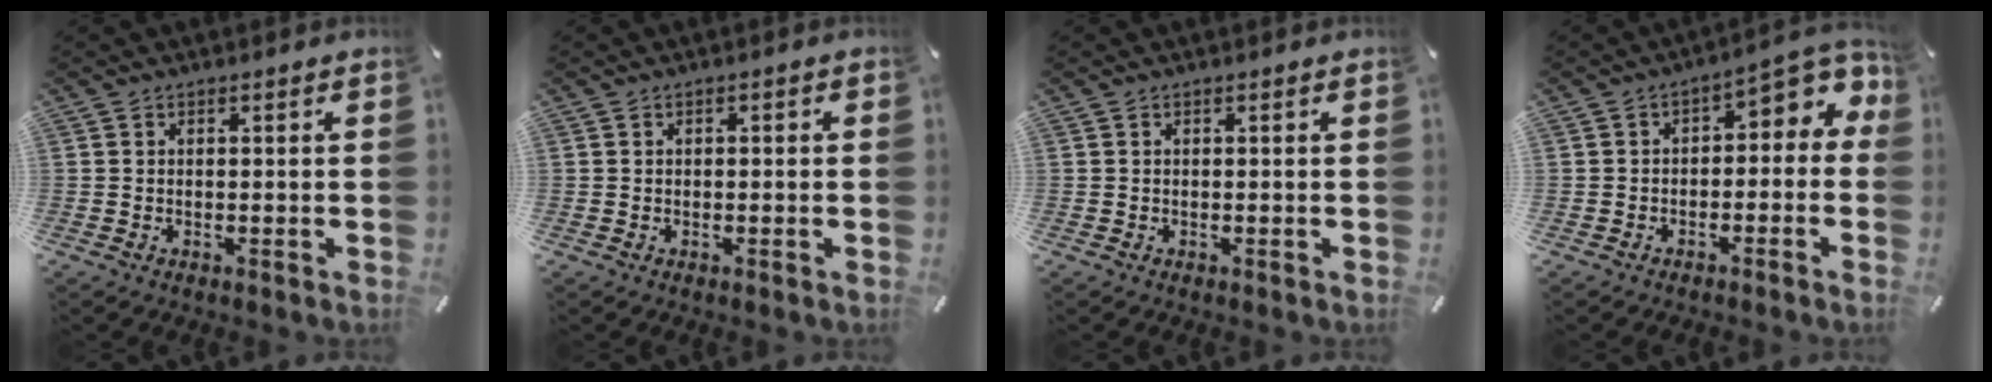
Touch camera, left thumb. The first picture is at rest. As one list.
[{"total": 0.6, "force": [-0.3, 0.5, 0.1], "torque": [0.000, 0.004, -0.006]}, {"total": 0.0}, {"total": 6.1, "force": [0.5, 4.2, 4.3], "torque": [-0.050, -0.009, 0.002]}]